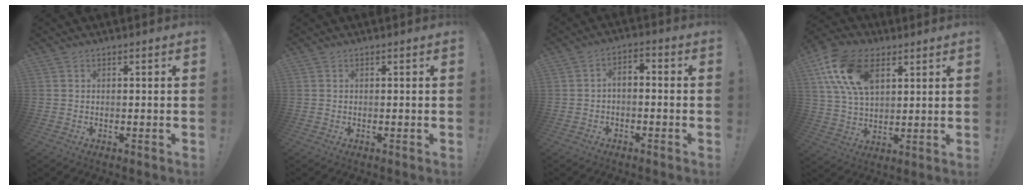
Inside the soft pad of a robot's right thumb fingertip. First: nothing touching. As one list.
[{"total": 0.0}, {"total": 3.5, "force": [-2.1, 1.8, 2.1], "torque": [-0.042, 0.005, -0.041]}, {"total": 17.6, "force": [7.6, 10.8, 11.6], "torque": [-0.218, -0.020, 0.140]}]